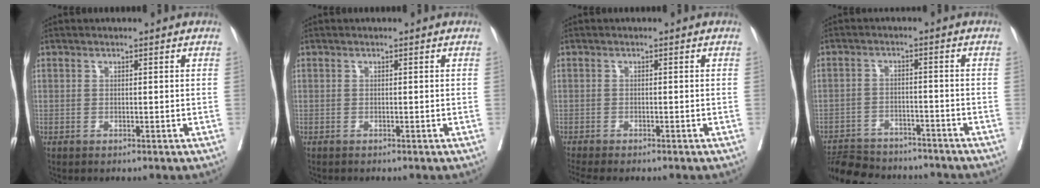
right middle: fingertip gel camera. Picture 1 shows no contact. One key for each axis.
{"total": 0.5, "fx": -0.5, "fy": 0.0, "fz": 0.2, "tx": 0.001, "ty": 0.002, "tz": -0.008}
{"total": 5.6, "fx": -4.9, "fy": 0.3, "fz": 2.7, "tx": -0.030, "ty": -0.005, "tz": -0.077}
{"total": 14.2, "fx": -13.1, "fy": 3.8, "fz": 4.1, "tx": -0.088, "ty": 0.005, "tz": -0.187}